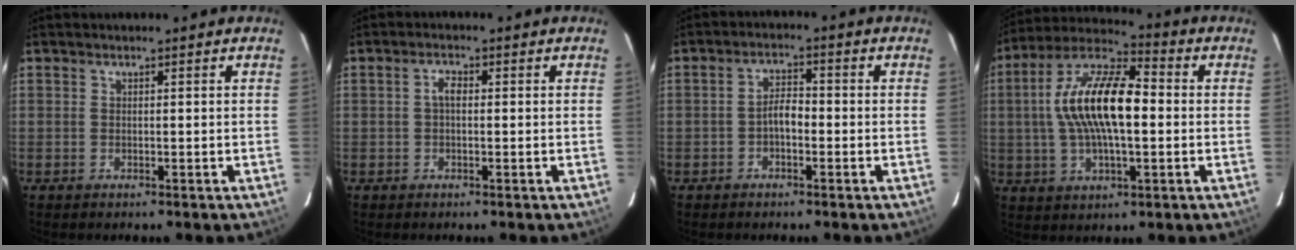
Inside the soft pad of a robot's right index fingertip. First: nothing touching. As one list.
[{"total": 1.9, "force": [0.0, 1.0, 1.6], "torque": [-0.033, 0.009, -0.001]}, {"total": 3.1, "force": [-1.3, 1.5, 2.3], "torque": [-0.044, 0.011, -0.024]}, {"total": 16.5, "force": [0.6, 6.4, 15.2], "torque": [-0.289, 0.017, 0.002]}]